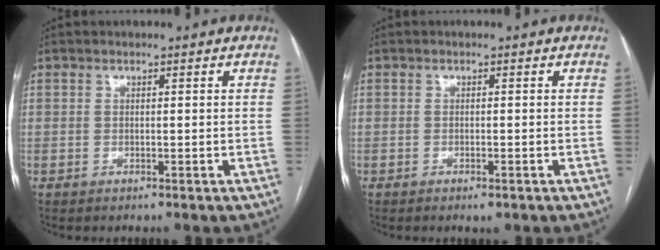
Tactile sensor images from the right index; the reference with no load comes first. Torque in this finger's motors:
{"motor_torque": [0.42, -0.13, 0.14, 0.03]}